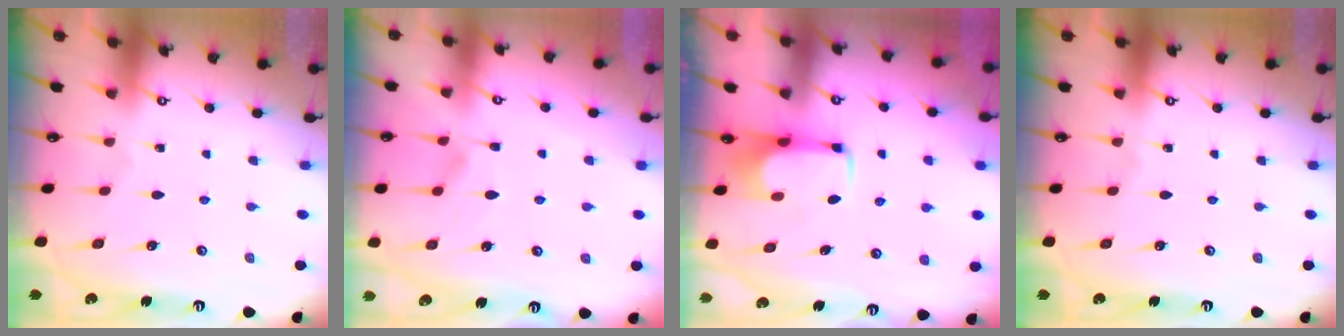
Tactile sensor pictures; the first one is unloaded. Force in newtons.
{"total": 1.6, "press": 1.3, "slide": 1.0}
{"total": 2.2, "press": 2.1, "slide": 0.4}
{"total": 0.0}